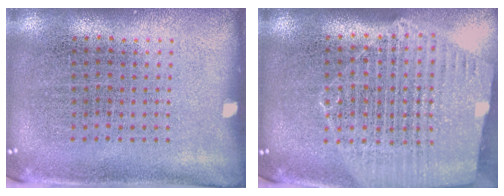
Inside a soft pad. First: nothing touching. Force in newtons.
{"total": 1.6, "press": 1.5, "slide": 0.4}